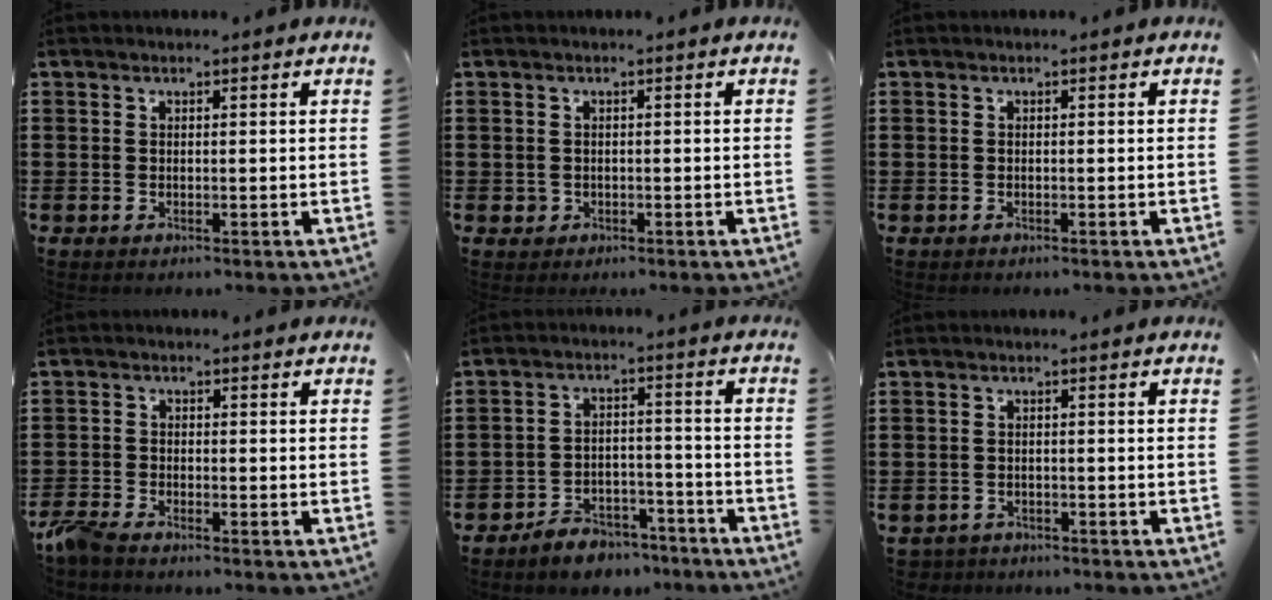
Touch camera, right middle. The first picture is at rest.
{"total": 0.7, "force": [-0.1, 0.7, 0.2], "torque": [-0.005, 0.006, -0.004]}
{"total": 0.0}
{"total": 2.8, "force": [-2.5, 0.4, 1.1], "torque": [-0.048, -0.004, -0.059]}
{"total": 5.2, "force": [-5.1, 1.3, 0.4], "torque": [-0.006, 0.018, -0.102]}
{"total": 1.7, "force": [-1.7, 0.4, -0.2], "torque": [-0.003, 0.001, -0.039]}